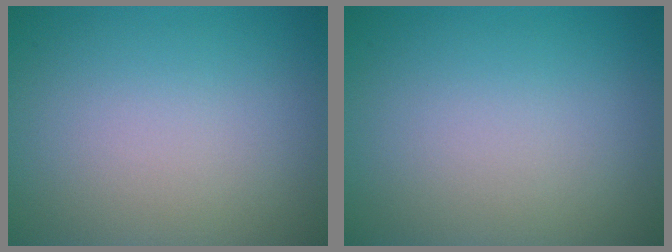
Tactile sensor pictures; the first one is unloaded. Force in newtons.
{"total": 0.0}